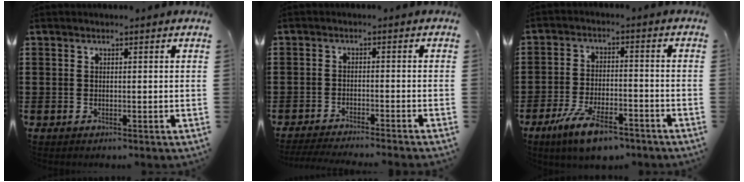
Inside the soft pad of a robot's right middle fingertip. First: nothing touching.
{"total": 2.7, "force": [-2.5, -0.4, 0.7], "torque": [-0.011, -0.001, -0.051]}
{"total": 7.7, "force": [-5.6, 2.1, 4.9], "torque": [-0.109, -0.003, -0.105]}